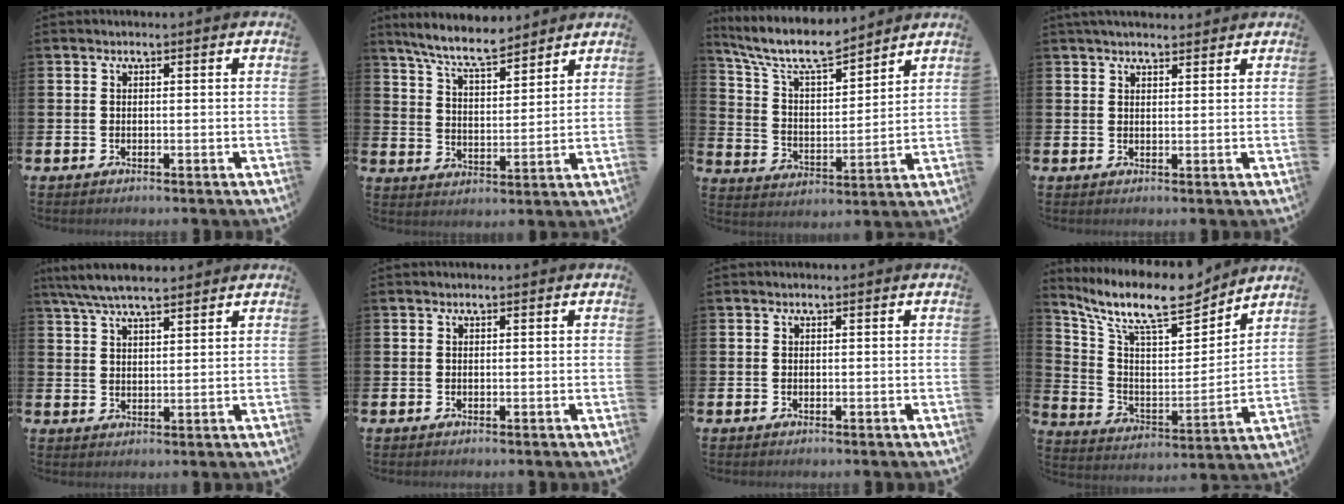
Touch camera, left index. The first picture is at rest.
{"total": 7.8, "force": [7.1, 1.2, 3.0], "torque": [-0.079, -0.030, 0.128]}
{"total": 9.1, "force": [8.1, 1.9, 3.6], "torque": [-0.109, -0.042, 0.145]}
{"total": 2.7, "force": [2.5, 0.6, 0.6], "torque": [-0.017, -0.004, 0.046]}
{"total": 5.9, "force": [5.3, 1.2, 2.4], "torque": [-0.060, -0.011, 0.097]}
{"total": 0.0}
{"total": 0.0}
{"total": 12.1, "force": [10.3, 2.9, 5.7], "torque": [-0.141, -0.068, 0.176]}